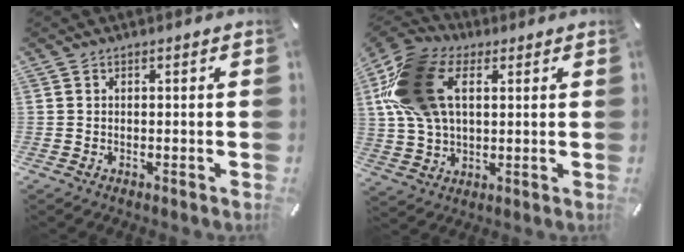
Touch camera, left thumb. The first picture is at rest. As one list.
[{"total": 20.5, "force": [5.4, 13.6, 14.4], "torque": [-0.323, 0.015, 0.098]}]